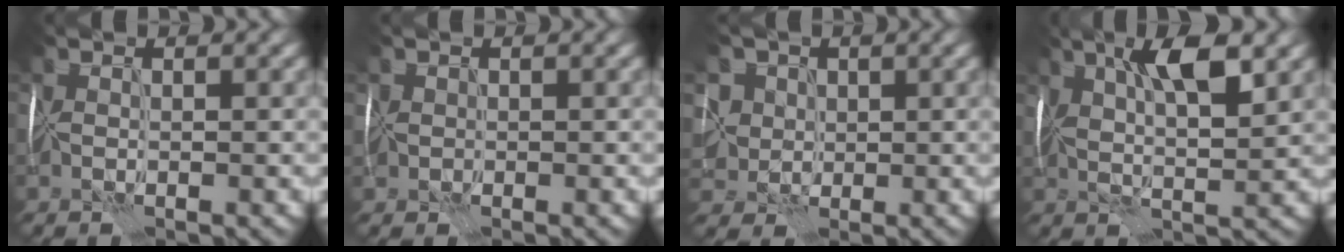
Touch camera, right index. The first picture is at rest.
{"total": 0.7, "force": [0.0, 0.7, -0.3], "torque": [0.006, 0.001, -0.005]}
{"total": 5.9, "force": [1.7, 5.1, 2.4], "torque": [-0.052, 0.017, 0.021]}
{"total": 6.8, "force": [2.8, 2.1, 5.9], "torque": [-0.104, 0.005, 0.046]}